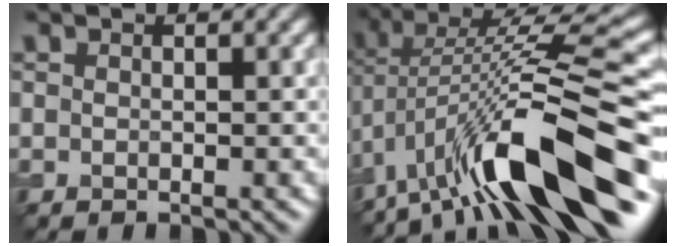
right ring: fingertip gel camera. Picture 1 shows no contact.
{"total": 14.3, "force": [-6.0, 4.2, 12.3], "torque": [-0.210, 0.024, -0.099]}